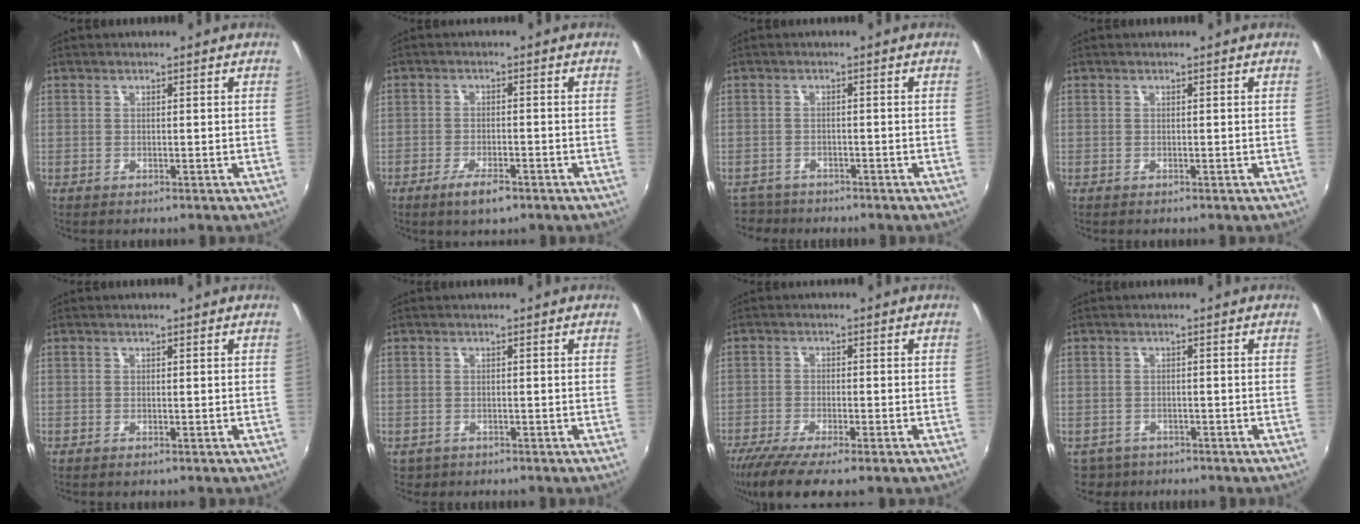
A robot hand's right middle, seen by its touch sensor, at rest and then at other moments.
{"total": 4.9, "force": [-3.2, 1.5, 3.4], "torque": [-0.081, -0.011, -0.058]}
{"total": 3.9, "force": [-3.5, 1.6, 0.1], "torque": [-0.019, -0.008, -0.064]}
{"total": 0.0}
{"total": 0.0}
{"total": 1.6, "force": [-0.9, 1.2, 0.5], "torque": [-0.015, -0.003, -0.011]}
{"total": 9.6, "force": [-7.1, 1.5, 6.2], "torque": [-0.143, -0.041, -0.123]}
{"total": 4.0, "force": [-3.1, 2.5, 0.8], "torque": [-0.028, -0.008, -0.048]}